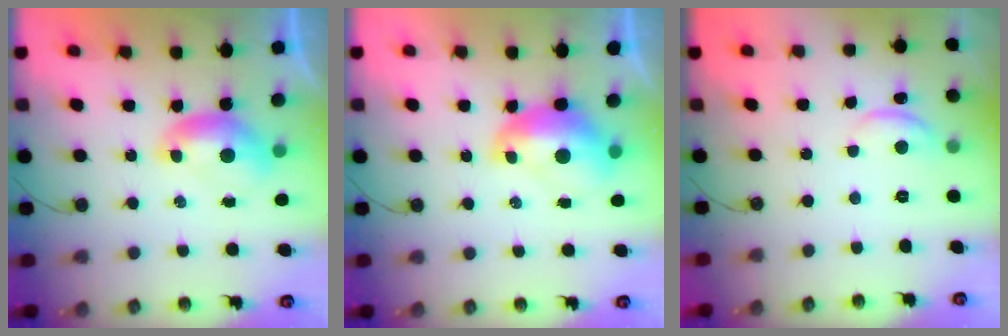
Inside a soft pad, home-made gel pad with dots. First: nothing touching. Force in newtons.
{"total": 2.8, "press": 2.7, "slide": 0.7}
{"total": 2.7, "press": 2.6, "slide": 0.5}